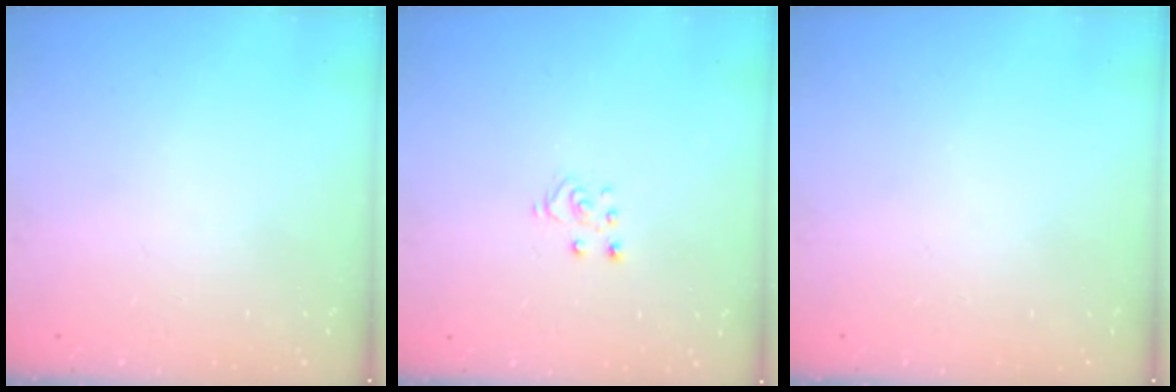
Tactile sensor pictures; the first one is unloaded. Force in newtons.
{"total": 3.9, "press": 3.9, "slide": 0.1}
{"total": 0.0}